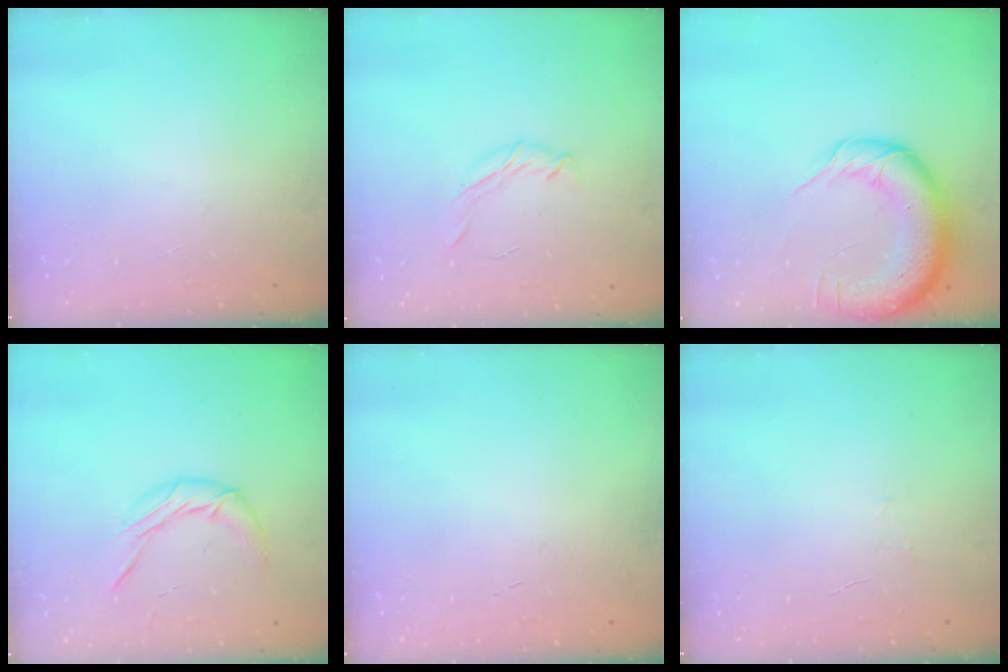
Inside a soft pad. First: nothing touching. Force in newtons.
{"total": 8.0, "press": 7.9, "slide": 1.6}
{"total": 16.7, "press": 16.2, "slide": 4.1}
{"total": 9.3, "press": 9.3, "slide": 0.2}
{"total": 0.0}
{"total": 3.6, "press": 3.5, "slide": 1.0}